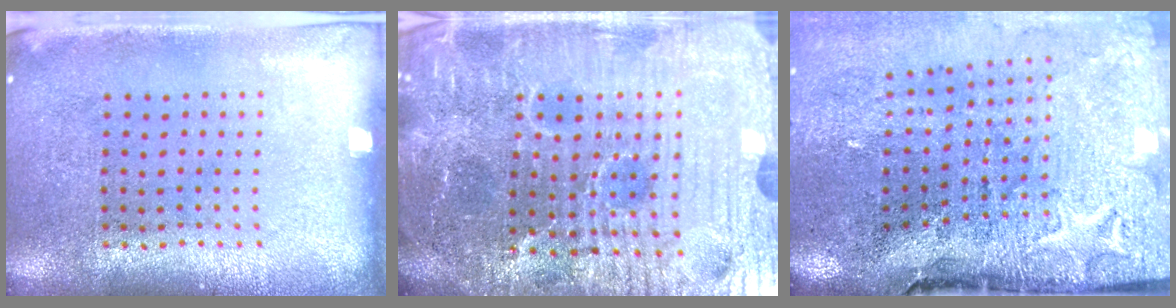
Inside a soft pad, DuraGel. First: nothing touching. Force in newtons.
{"total": 7.1, "press": 6.4, "slide": 3.0}
{"total": 4.8, "press": 3.8, "slide": 2.9}